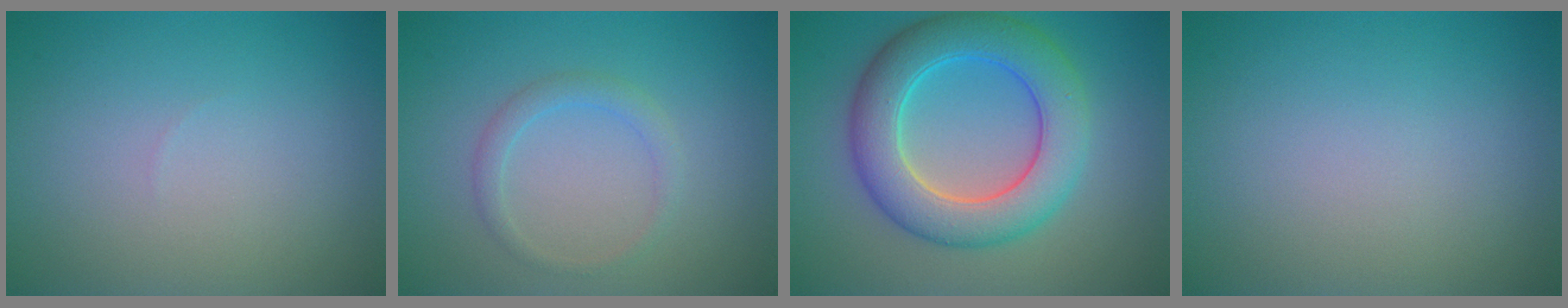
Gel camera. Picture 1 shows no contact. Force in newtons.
{"total": 1.6, "press": 1.6, "slide": 0.1}
{"total": 7.7, "press": 7.7, "slide": 0.3}
{"total": 0.0}